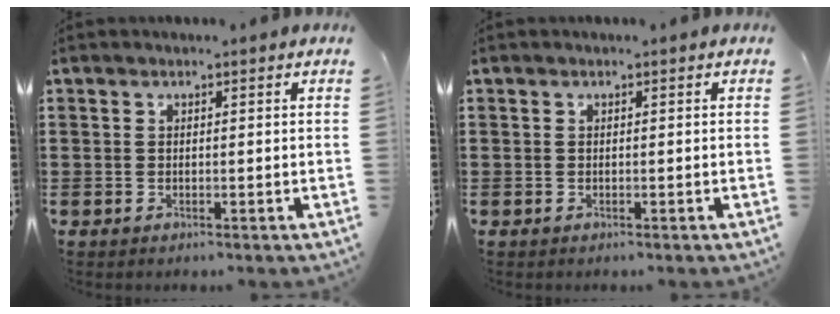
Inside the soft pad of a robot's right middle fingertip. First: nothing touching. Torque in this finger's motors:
{"motor_torque": [-0.21, 0.21, -0.03, 0.00]}